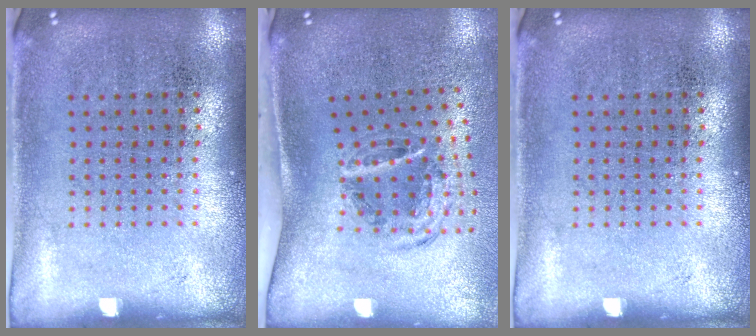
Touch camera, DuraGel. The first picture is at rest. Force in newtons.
{"total": 1.5, "press": 1.1, "slide": 1.0}
{"total": 0.0}